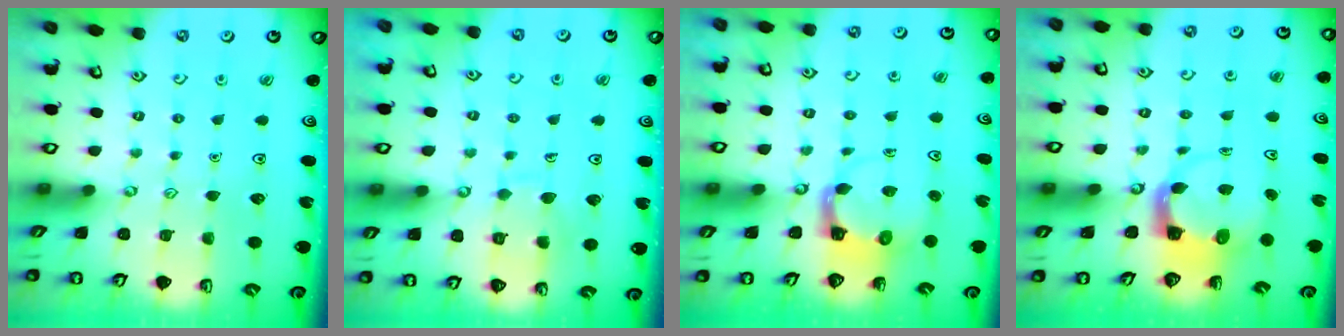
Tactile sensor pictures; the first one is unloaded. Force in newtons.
{"total": 7.8, "press": 7.8, "slide": 0.7}
{"total": 4.1, "press": 4.1, "slide": 0.3}
{"total": 3.6, "press": 3.5, "slide": 0.5}